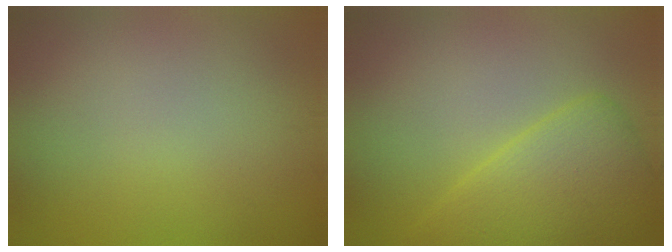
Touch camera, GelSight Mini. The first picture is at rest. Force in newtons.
{"total": 4.9, "press": 4.9, "slide": 0.2}